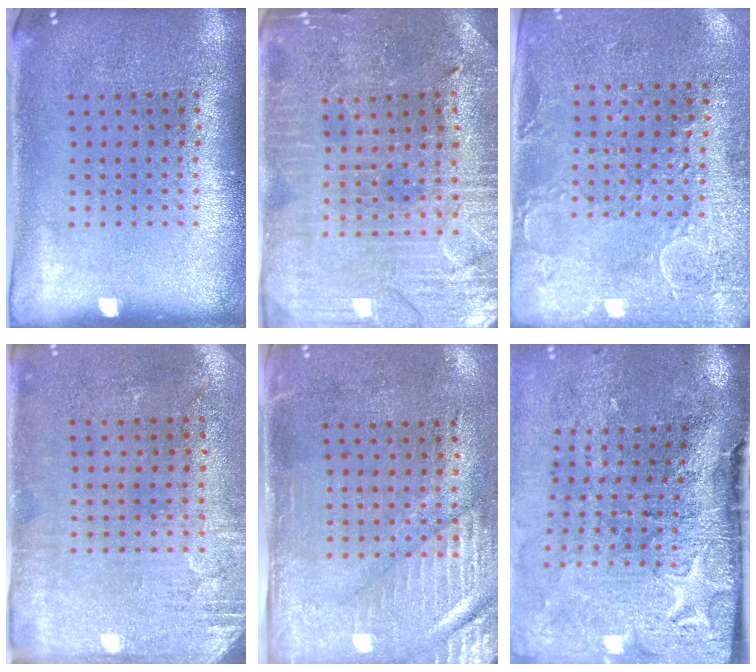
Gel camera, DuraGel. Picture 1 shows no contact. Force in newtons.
{"total": 1.8, "press": 1.8, "slide": 0.4}
{"total": 2.7, "press": 2.5, "slide": 0.9}
{"total": 2.7, "press": 2.3, "slide": 1.5}
{"total": 2.9, "press": 2.5, "slide": 1.5}
{"total": 4.8, "press": 3.8, "slide": 2.9}